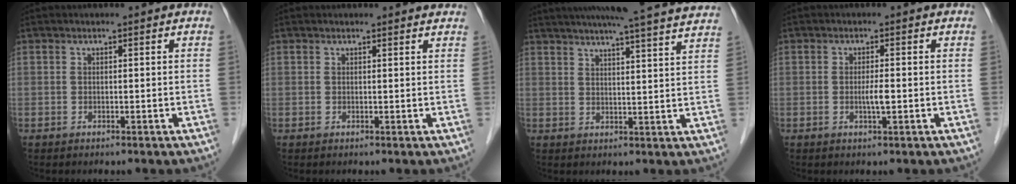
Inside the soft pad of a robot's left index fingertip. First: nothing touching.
{"total": 2.7, "force": [2.7, 0.5, 0.3], "torque": [-0.010, 0.001, 0.018]}
{"total": 22.5, "force": [20.2, 0.0, 9.8], "torque": [-0.156, -0.001, 0.253]}
{"total": 2.0, "force": [-0.4, 0.1, 1.9], "torque": [-0.039, -0.002, -0.005]}